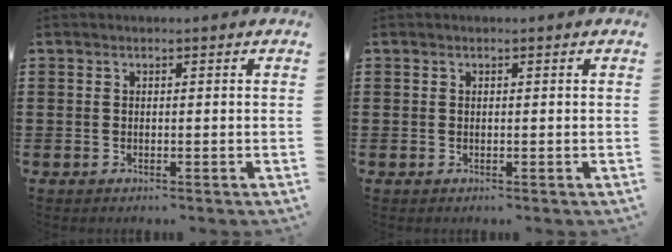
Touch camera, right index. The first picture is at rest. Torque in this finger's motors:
{"motor_torque": [0.12, 0.43, 0.03, 0.02]}